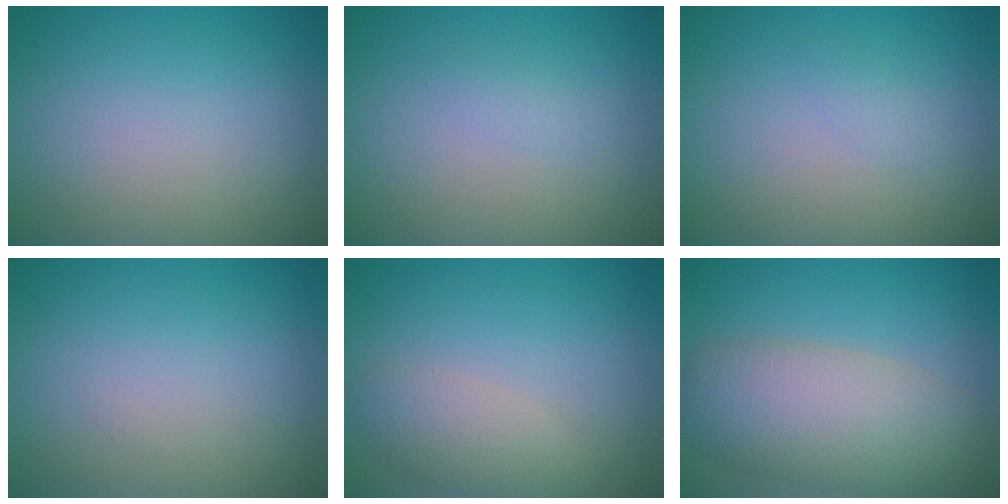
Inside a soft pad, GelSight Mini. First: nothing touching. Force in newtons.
{"total": 0.9, "press": 0.9, "slide": 0.0}
{"total": 0.8, "press": 0.8, "slide": 0.0}
{"total": 0.0}
{"total": 2.7, "press": 2.7, "slide": 0.2}
{"total": 7.3, "press": 7.3, "slide": 0.5}